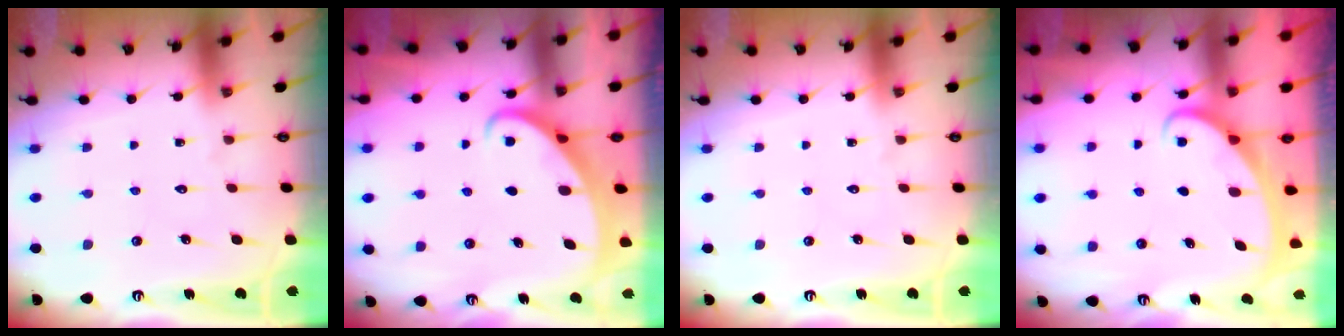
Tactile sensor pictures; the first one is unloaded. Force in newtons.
{"total": 2.5, "press": 2.5, "slide": 0.3}
{"total": 0.0}
{"total": 2.2, "press": 2.2, "slide": 0.4}